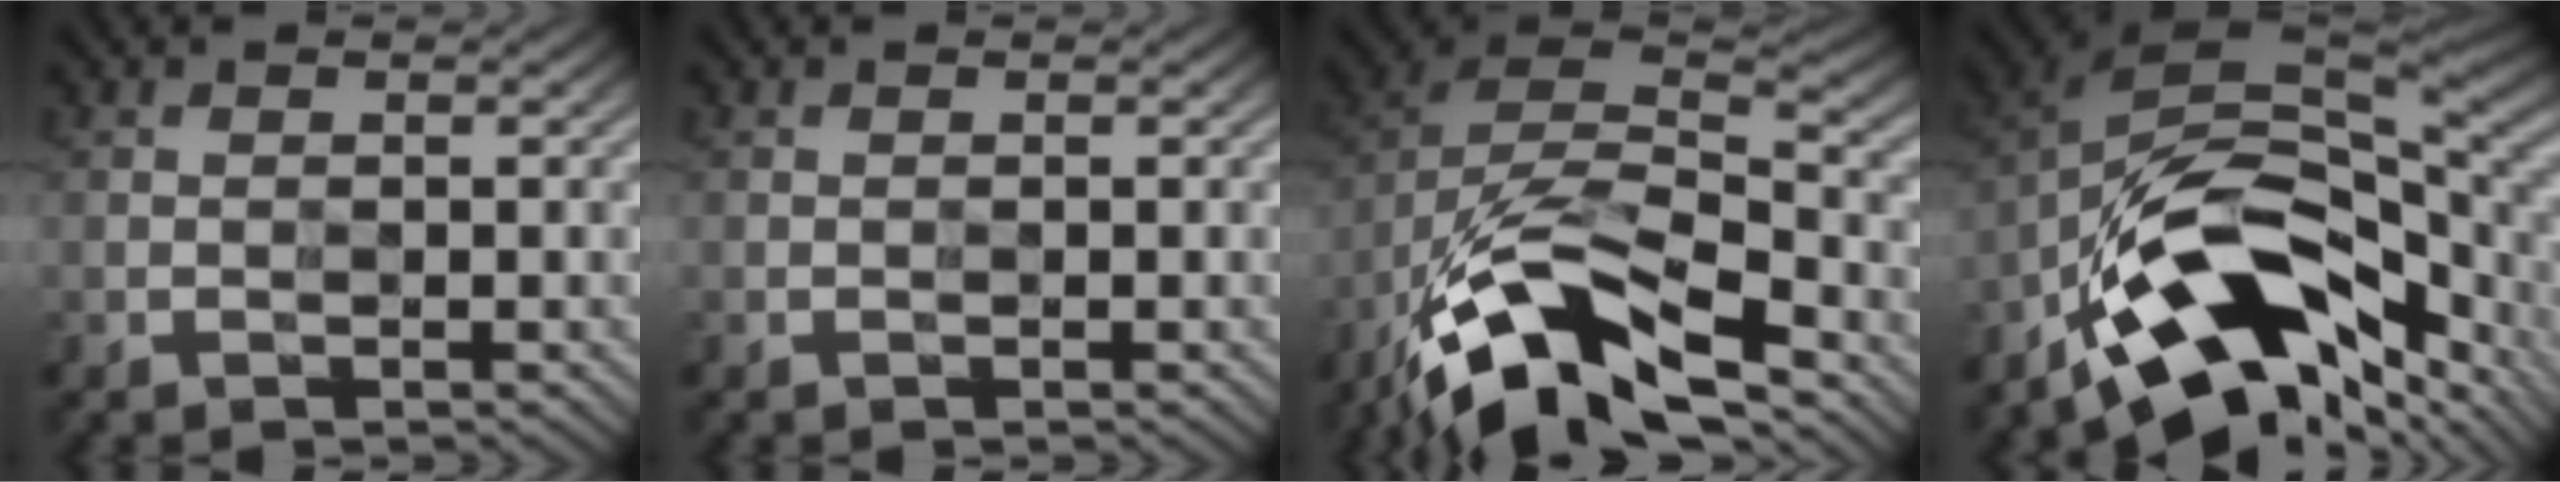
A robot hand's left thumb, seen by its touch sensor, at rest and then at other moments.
{"total": 0.0}
{"total": 14.6, "force": [-10.4, 5.0, 8.9], "torque": [-0.193, -0.005, -0.194]}
{"total": 13.6, "force": [-8.5, 5.2, 9.3], "torque": [-0.167, 0.011, -0.157]}